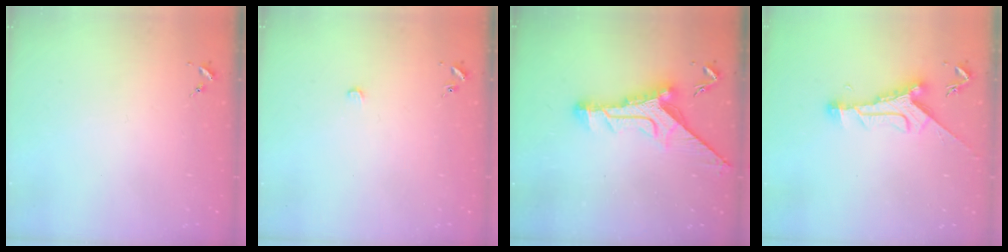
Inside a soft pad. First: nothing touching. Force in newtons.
{"total": 3.8, "press": 3.8, "slide": 0.3}
{"total": 14.7, "press": 14.6, "slide": 1.5}
{"total": 10.0, "press": 10.0, "slide": 0.3}